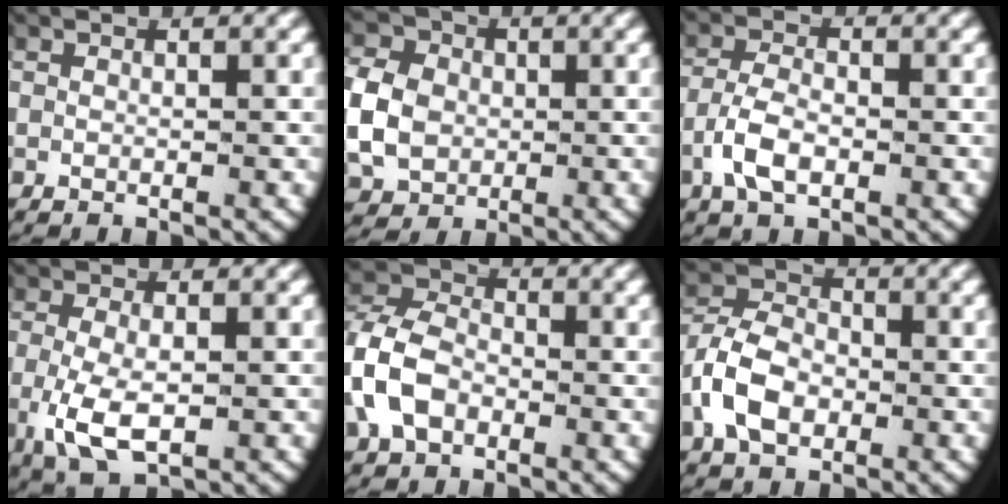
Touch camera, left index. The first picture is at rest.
{"total": 6.3, "force": [0.0, 5.4, 3.2], "torque": [-0.072, -0.012, 0.005]}
{"total": 3.6, "force": [-1.5, 1.9, 2.6], "torque": [-0.063, -0.009, -0.023]}
{"total": 4.7, "force": [-1.3, 2.2, 3.9], "torque": [-0.088, -0.016, -0.013]}
{"total": 6.3, "force": [-0.8, 5.3, 3.3], "torque": [-0.081, -0.001, -0.020]}
{"total": 5.4, "force": [-1.3, 4.2, 3.1], "torque": [-0.068, -0.007, -0.023]}